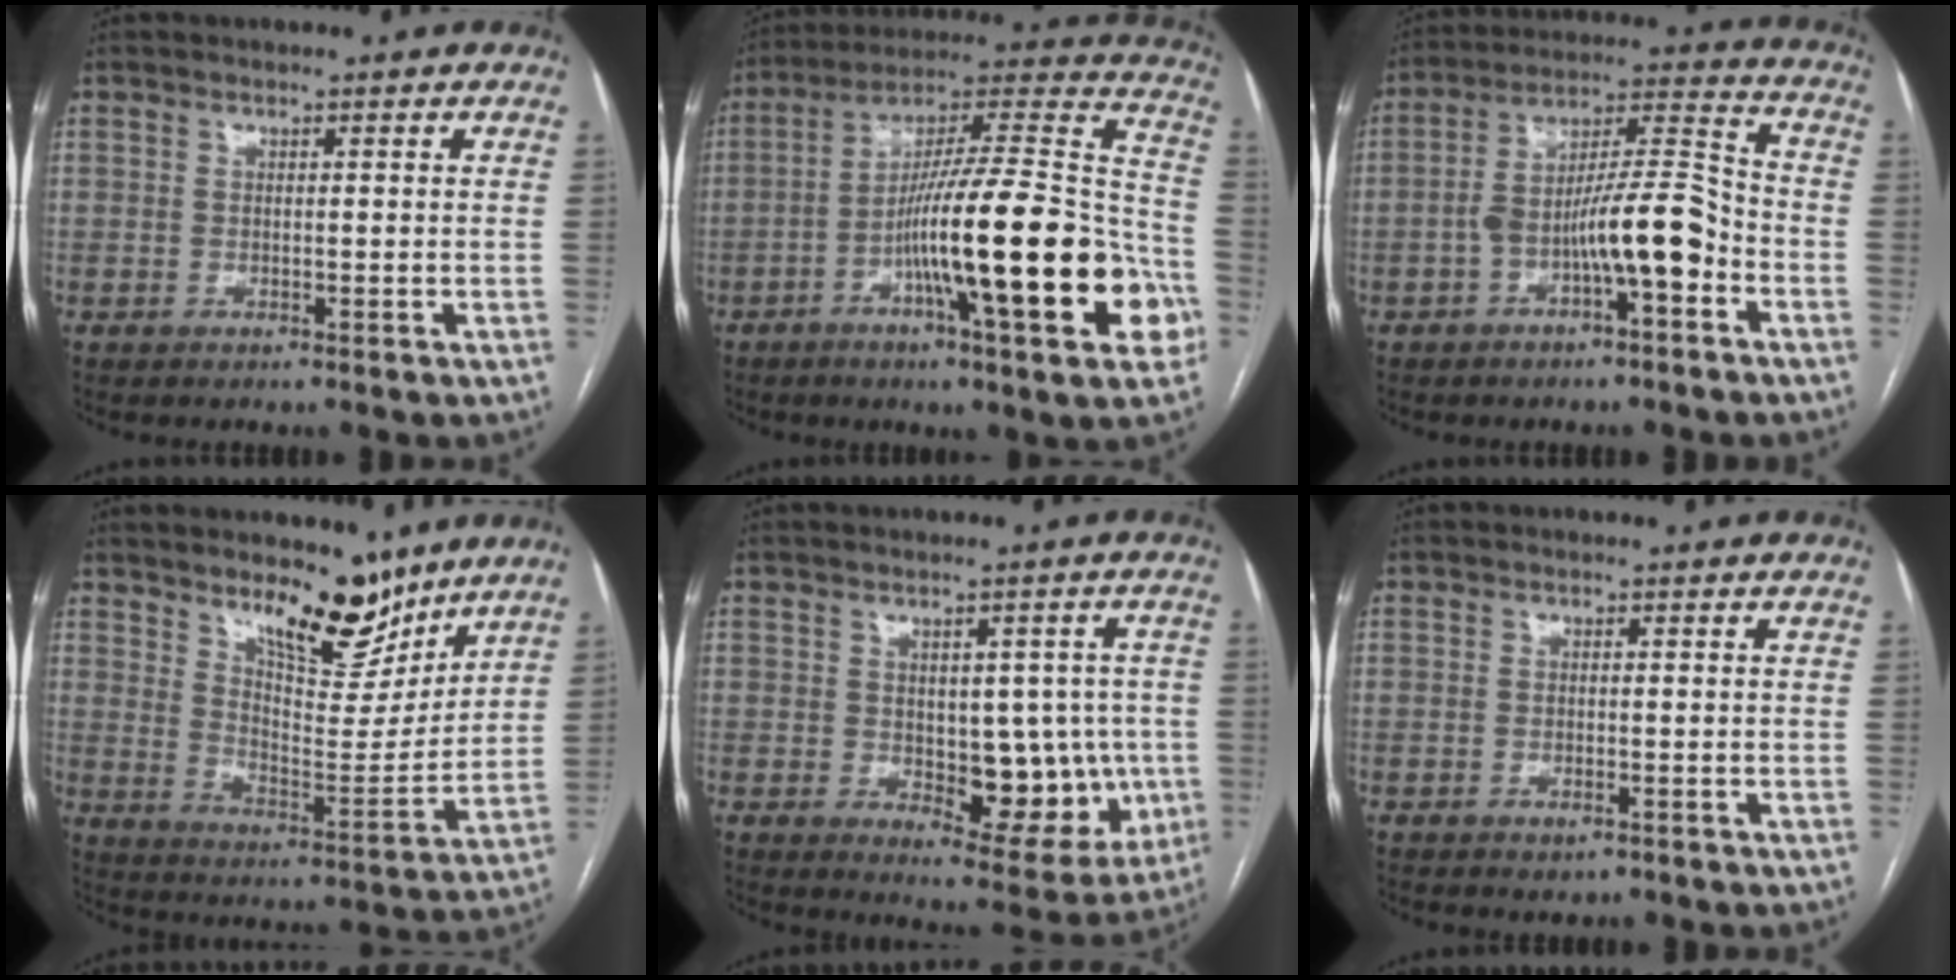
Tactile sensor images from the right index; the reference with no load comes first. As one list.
[{"total": 26.5, "force": [-8.2, 2.6, 25.1], "torque": [-0.333, 0.004, -0.131]}, {"total": 11.5, "force": [-4.2, 2.3, 10.5], "torque": [-0.187, 0.031, -0.066]}, {"total": 12.2, "force": [9.5, 3.5, 6.8], "torque": [-0.100, -0.027, 0.160]}, {"total": 11.0, "force": [-1.0, 5.7, 9.4], "torque": [-0.101, 0.005, 0.005]}, {"total": 1.0, "force": [-0.5, 0.6, 0.6], "torque": [-0.008, -0.001, -0.004]}]